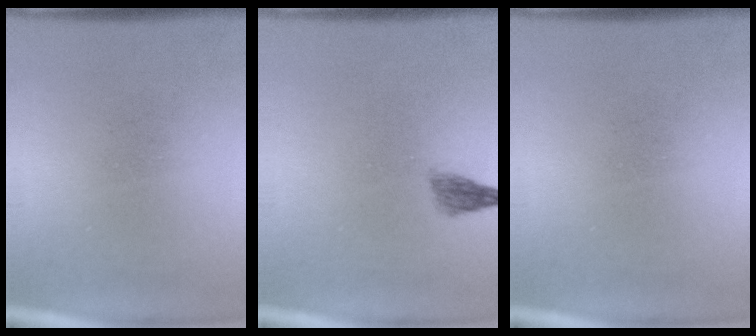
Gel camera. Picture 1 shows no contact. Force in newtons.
{"total": 1.8}
{"total": 0.0}